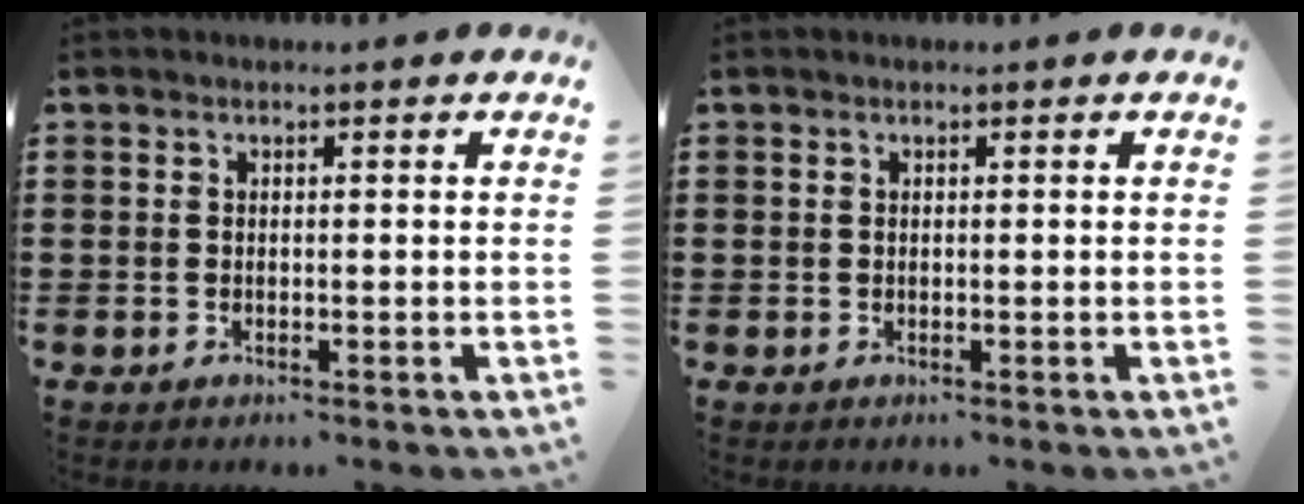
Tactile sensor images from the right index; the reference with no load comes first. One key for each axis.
{"total": 0.0}